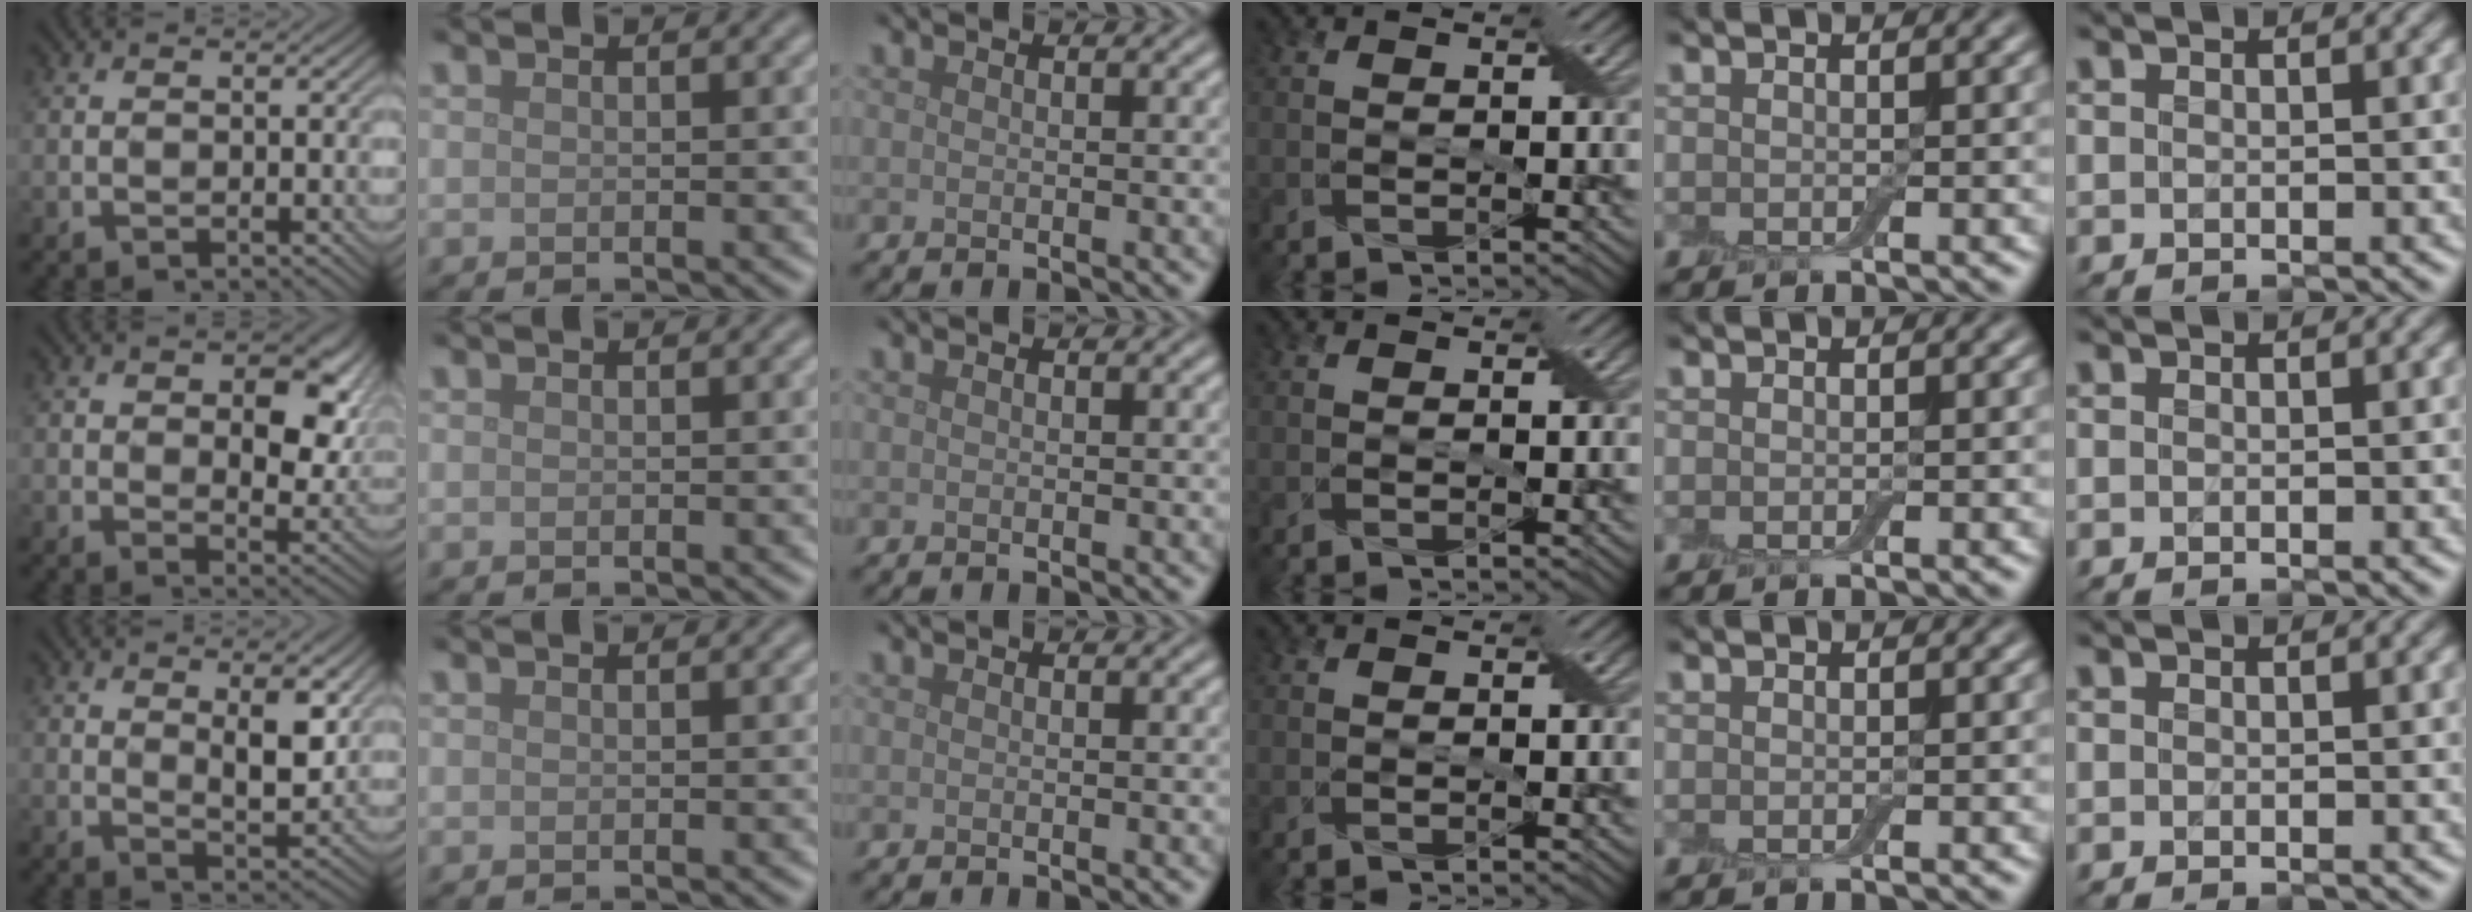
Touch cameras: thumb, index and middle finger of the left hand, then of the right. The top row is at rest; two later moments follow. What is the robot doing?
{"motion": "peel", "object": "adhesive wrap"}